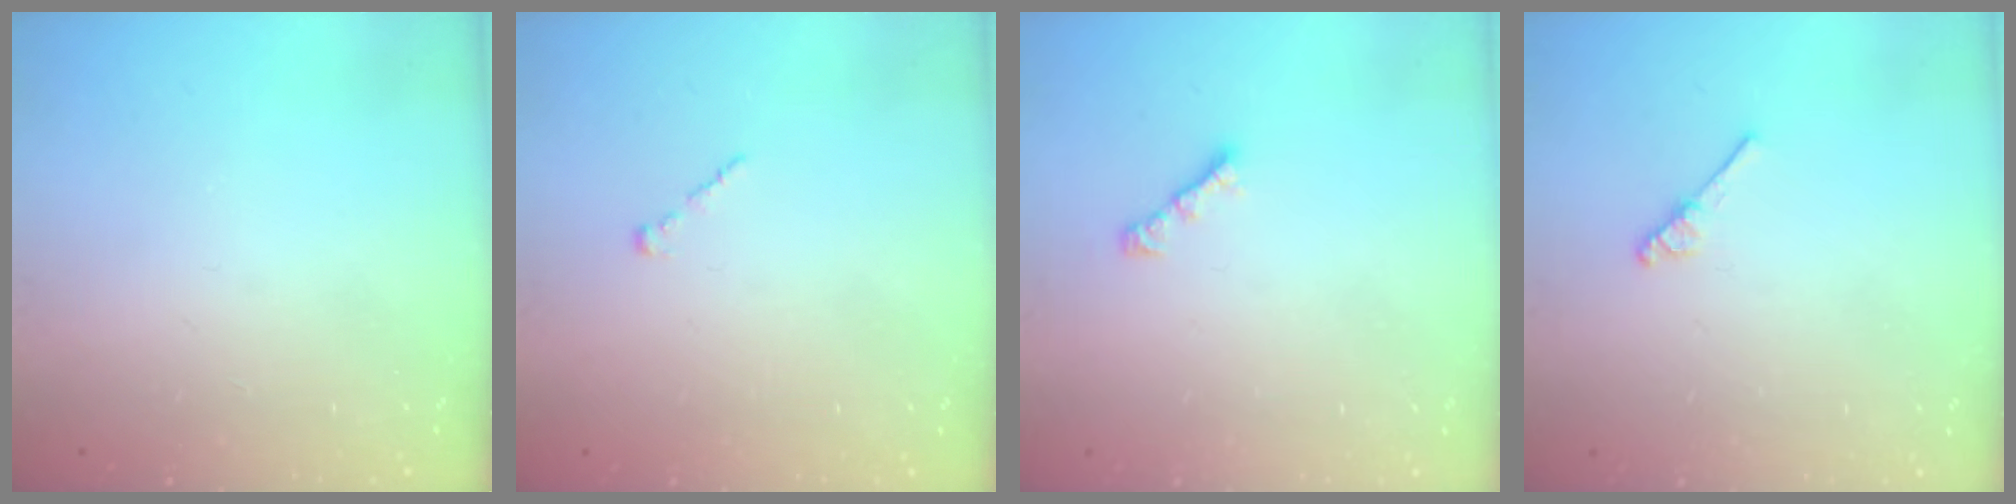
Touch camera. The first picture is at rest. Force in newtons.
{"total": 1.0, "press": 0.8, "slide": 0.5}
{"total": 3.0, "press": 2.9, "slide": 0.7}
{"total": 3.0, "press": 2.9, "slide": 0.5}